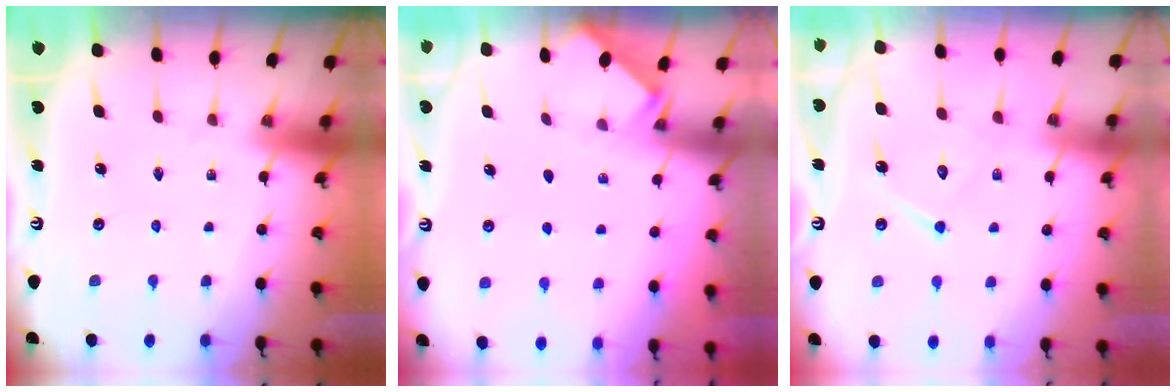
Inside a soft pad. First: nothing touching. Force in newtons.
{"total": 1.7, "press": 1.6, "slide": 0.2}
{"total": 11.4, "press": 11.3, "slide": 1.0}